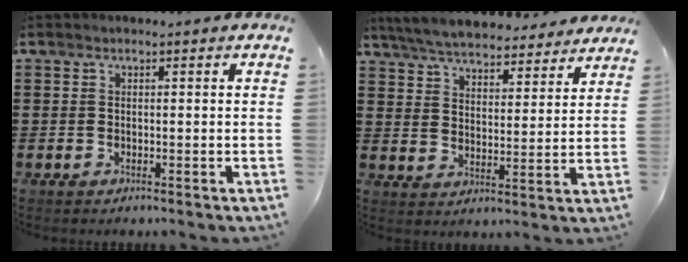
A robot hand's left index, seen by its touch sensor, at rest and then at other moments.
{"total": 6.2, "force": [6.1, 0.3, 1.1], "torque": [-0.050, -0.034, 0.108]}